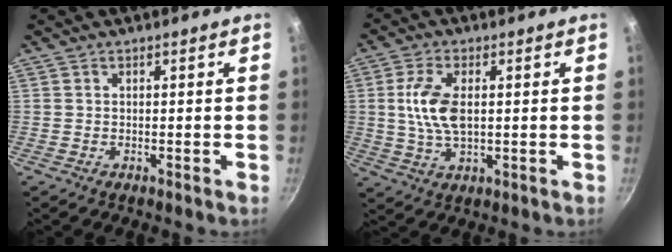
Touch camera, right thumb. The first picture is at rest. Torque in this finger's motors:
{"motor_torque": [0.29, 1.06, 1.02, 0.34, 0.11]}